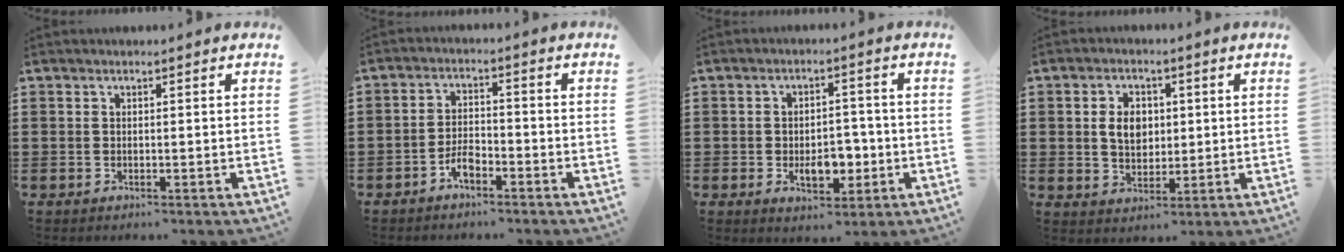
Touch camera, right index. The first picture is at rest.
{"total": 3.6, "force": [-2.5, 1.4, 2.2], "torque": [-0.056, 0.003, -0.052]}
{"total": 5.2, "force": [-1.0, 3.6, 3.6], "torque": [-0.051, 0.002, -0.020]}
{"total": 5.1, "force": [0.7, 3.6, 3.5], "torque": [-0.077, 0.008, 0.005]}